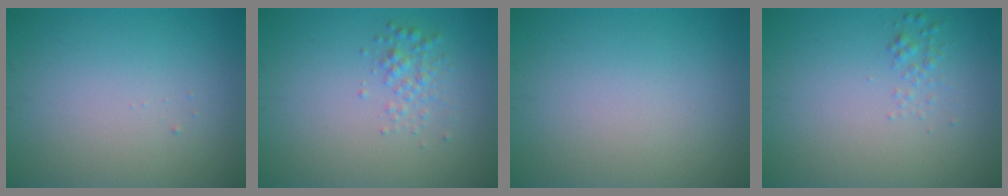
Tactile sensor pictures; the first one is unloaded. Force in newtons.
{"total": 1.7, "press": 1.7, "slide": 0.1}
{"total": 0.0}
{"total": 1.0, "press": 1.0, "slide": 0.0}